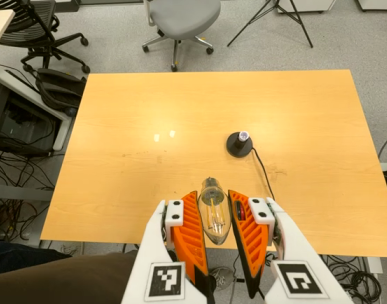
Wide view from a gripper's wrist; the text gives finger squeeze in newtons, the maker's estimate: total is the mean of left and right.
{"total": 11.0, "left": 11.2, "right": 10.8}